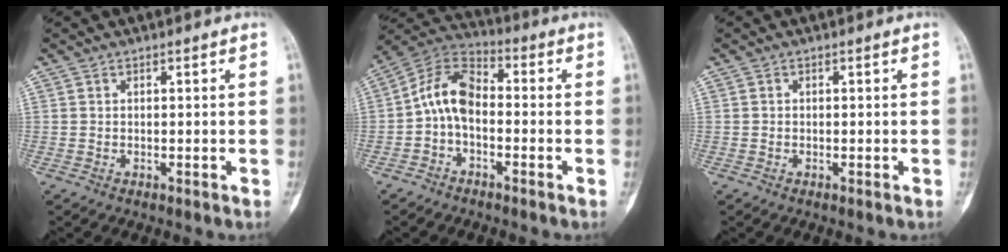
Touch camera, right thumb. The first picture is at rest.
{"total": 9.4, "force": [-1.5, 5.8, 7.2], "torque": [-0.124, 0.037, -0.045]}
{"total": 0.0}